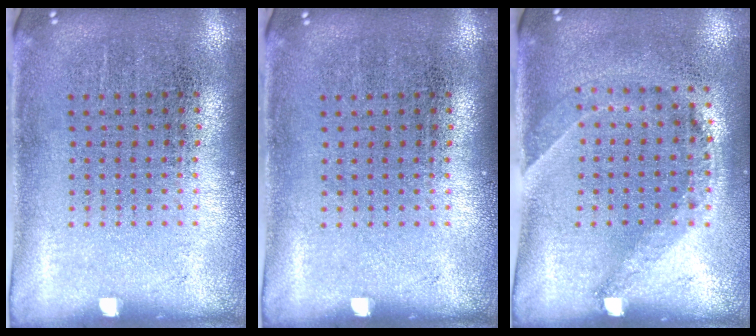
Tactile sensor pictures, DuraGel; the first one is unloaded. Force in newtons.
{"total": 0.0}
{"total": 1.4, "press": 1.0, "slide": 1.0}